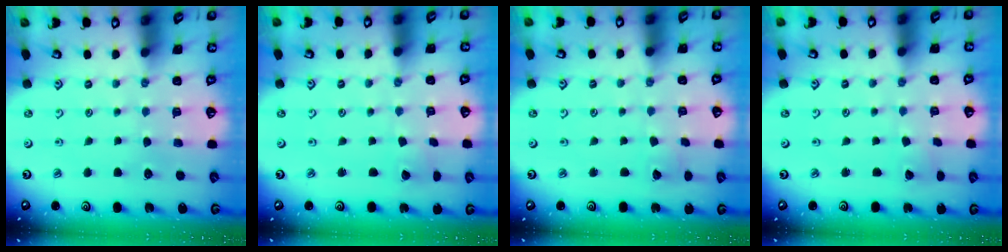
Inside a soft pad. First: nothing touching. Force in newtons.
{"total": 1.5, "press": 1.5, "slide": 0.2}
{"total": 3.4, "press": 3.4, "slide": 0.3}
{"total": 2.3, "press": 2.3, "slide": 0.1}